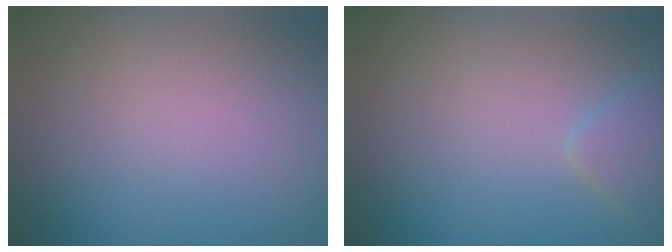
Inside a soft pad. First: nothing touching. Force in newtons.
{"total": 1.9, "press": 1.9, "slide": 0.1}